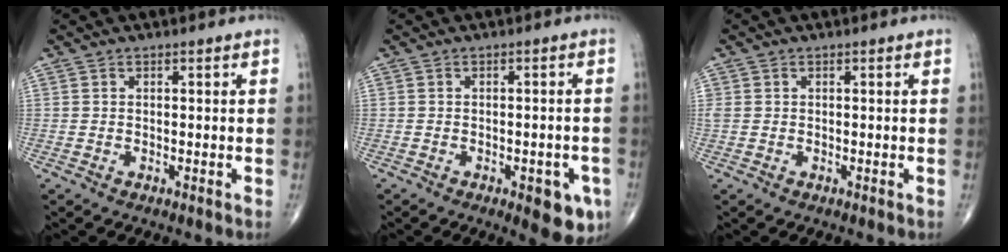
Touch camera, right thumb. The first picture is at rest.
{"total": 7.2, "force": [-3.1, 2.9, 5.8], "torque": [-0.051, 0.004, -0.032]}
{"total": 1.1, "force": [0.2, 1.0, 0.6], "torque": [-0.014, 0.006, 0.007]}